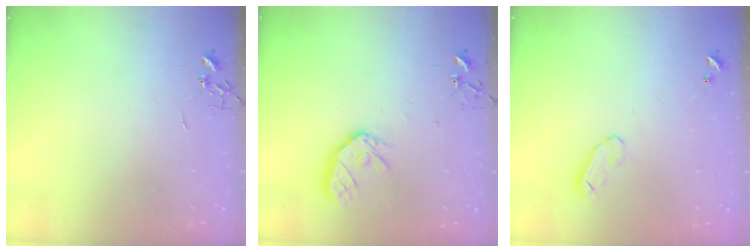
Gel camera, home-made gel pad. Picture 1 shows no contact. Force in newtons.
{"total": 11.3, "press": 11.2, "slide": 1.3}
{"total": 5.9, "press": 5.9, "slide": 0.6}